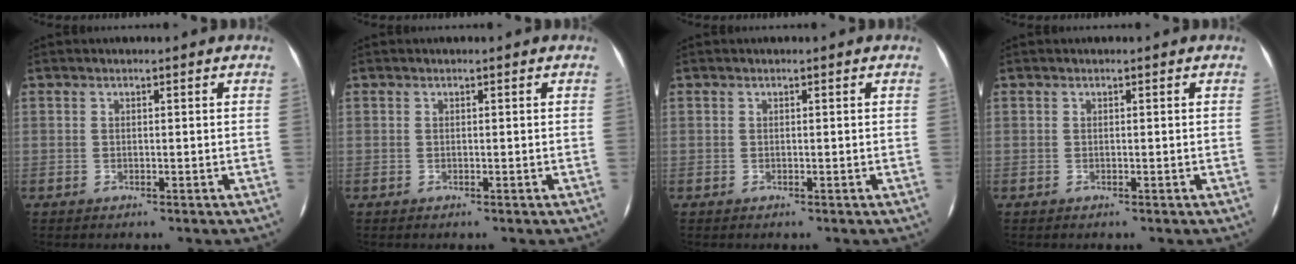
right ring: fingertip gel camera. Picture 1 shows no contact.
{"total": 0.0}
{"total": 0.0}
{"total": 0.0}